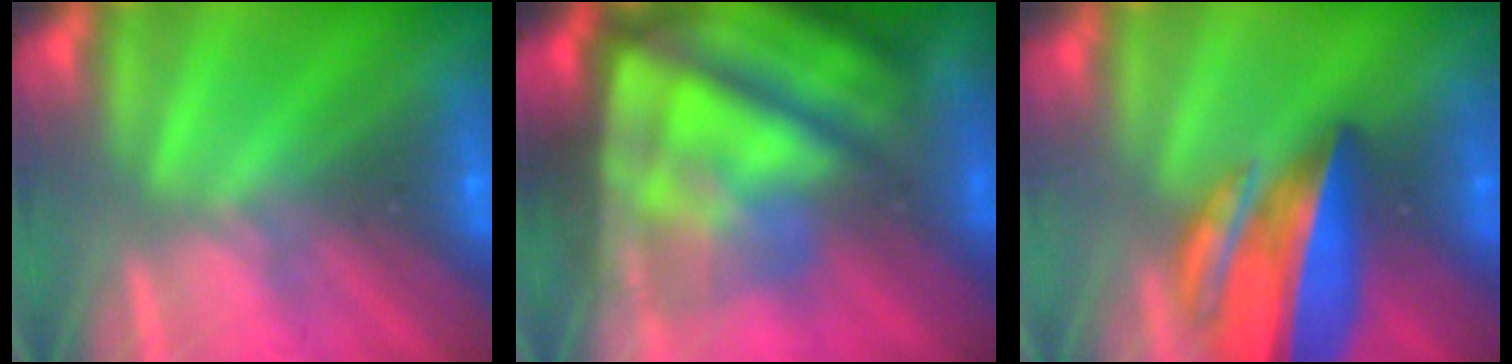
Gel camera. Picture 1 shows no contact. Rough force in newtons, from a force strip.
{"total": 7.6}
{"total": 7.1}